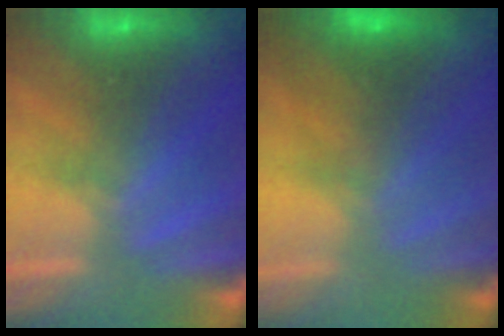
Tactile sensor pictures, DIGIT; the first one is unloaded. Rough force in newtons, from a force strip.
{"total": 2.8}